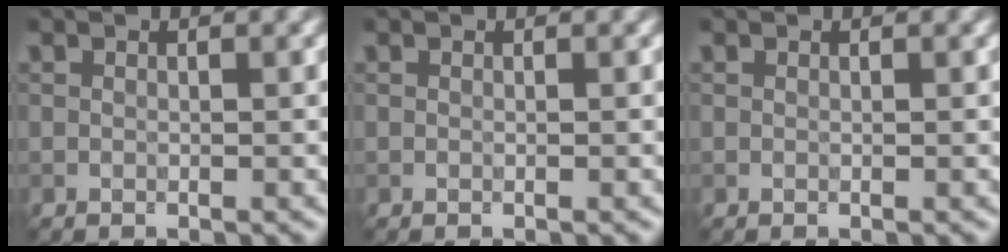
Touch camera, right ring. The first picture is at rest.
{"total": 0.0}
{"total": 0.0}